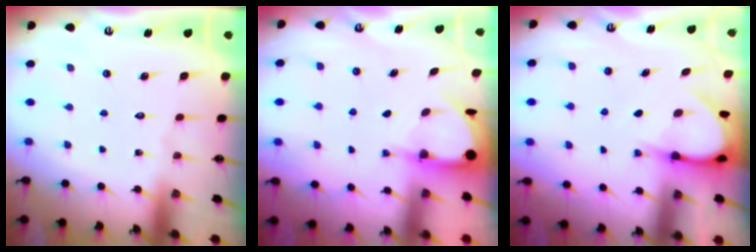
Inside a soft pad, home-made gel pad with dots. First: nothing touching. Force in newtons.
{"total": 3.9, "press": 3.9, "slide": 0.3}
{"total": 5.4, "press": 5.4, "slide": 0.5}